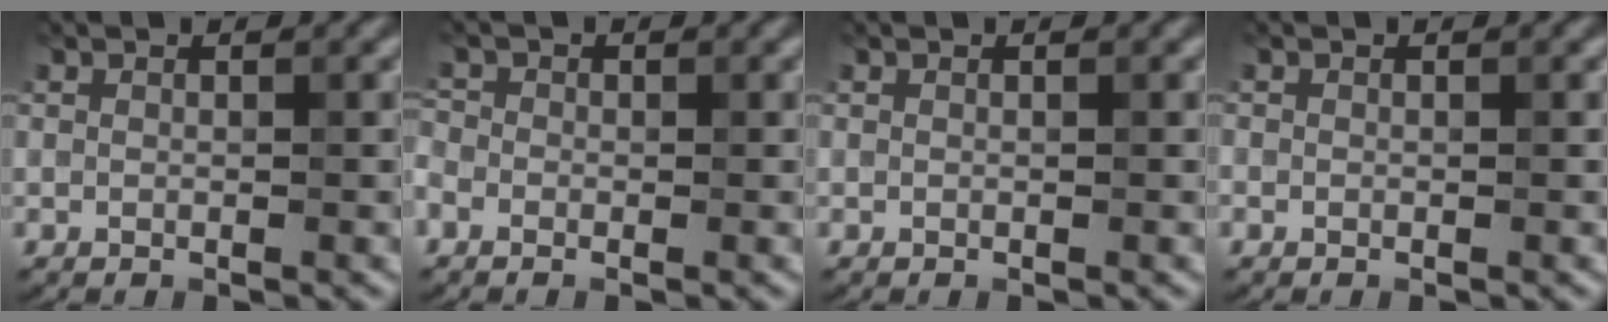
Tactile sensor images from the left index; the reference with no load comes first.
{"total": 1.1, "force": [-0.5, 0.9, 0.4], "torque": [-0.010, 0.000, -0.015]}
{"total": 0.0}
{"total": 0.0}